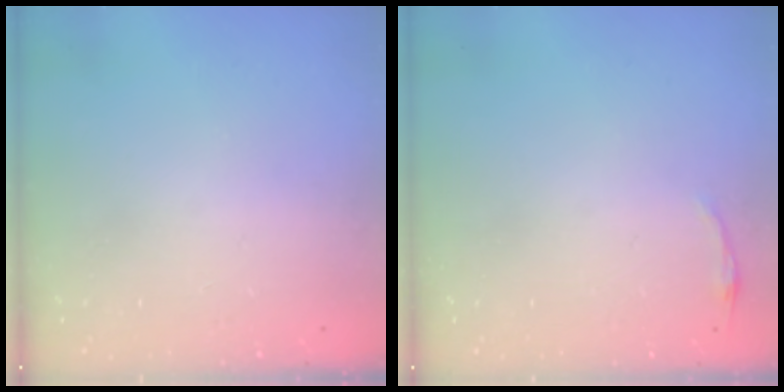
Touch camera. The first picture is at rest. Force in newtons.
{"total": 2.8, "press": 2.8, "slide": 0.6}